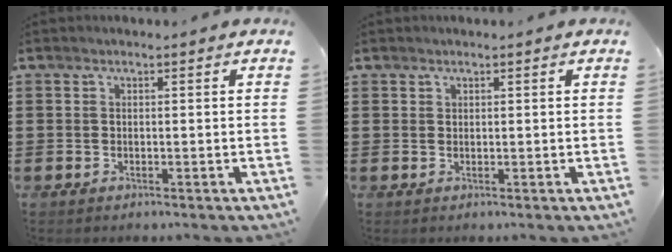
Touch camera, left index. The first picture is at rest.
{"total": 0.5, "force": [0.4, 0.4, 0.1], "torque": [-0.004, 0.002, 0.008]}